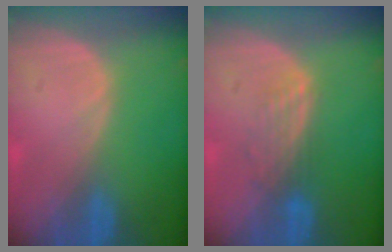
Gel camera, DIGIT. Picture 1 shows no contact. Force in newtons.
{"total": 3.7, "press": 3.0, "slide": 2.2}